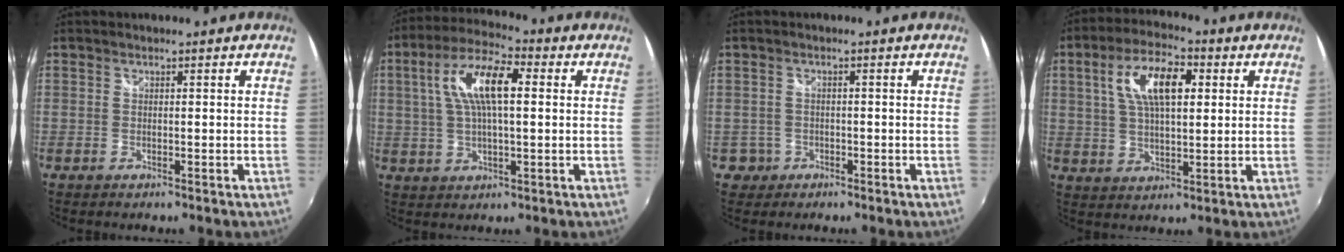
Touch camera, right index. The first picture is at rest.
{"total": 11.7, "force": [2.6, 4.0, 10.7], "torque": [-0.204, 0.022, 0.043]}
{"total": 2.7, "force": [-0.8, 2.5, 0.0], "torque": [-0.006, 0.008, -0.012]}
{"total": 11.6, "force": [3.5, 4.9, 9.9], "torque": [-0.184, 0.021, 0.061]}